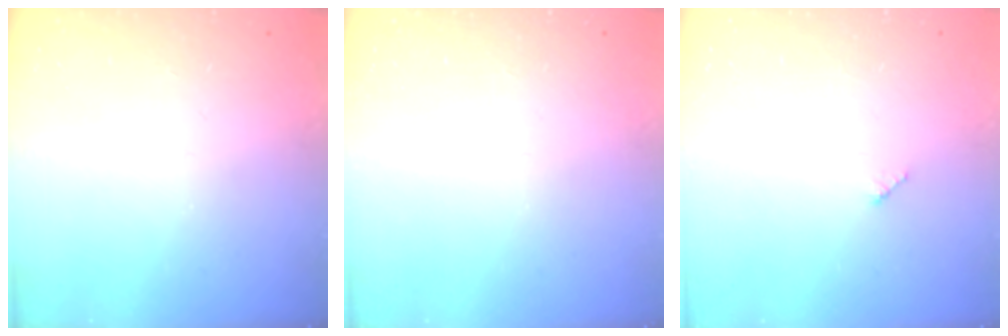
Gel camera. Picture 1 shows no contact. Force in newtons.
{"total": 0.0}
{"total": 2.5, "press": 2.5, "slide": 0.3}